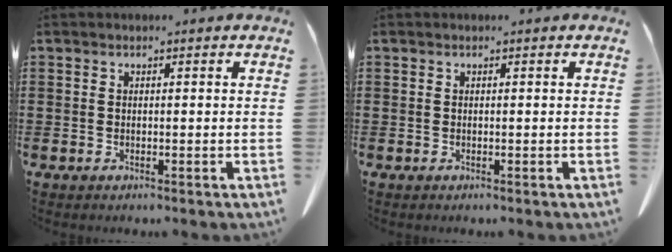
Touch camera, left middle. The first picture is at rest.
{"total": 0.0}